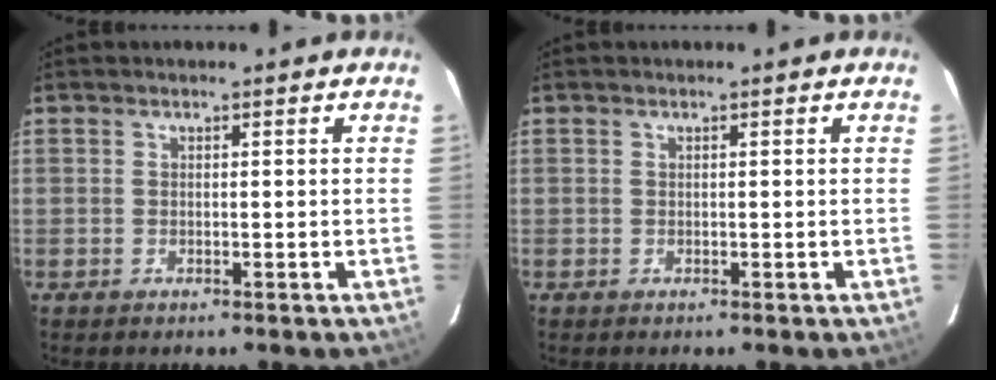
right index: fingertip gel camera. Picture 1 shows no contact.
{"total": 0.0}